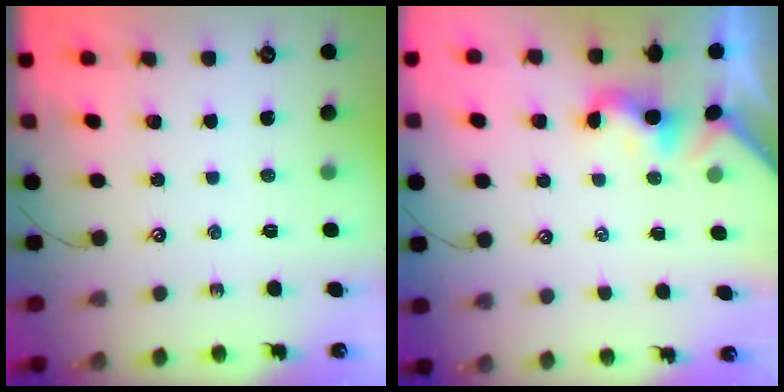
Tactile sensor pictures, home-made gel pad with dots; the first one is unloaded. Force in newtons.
{"total": 1.9, "press": 1.8, "slide": 0.6}